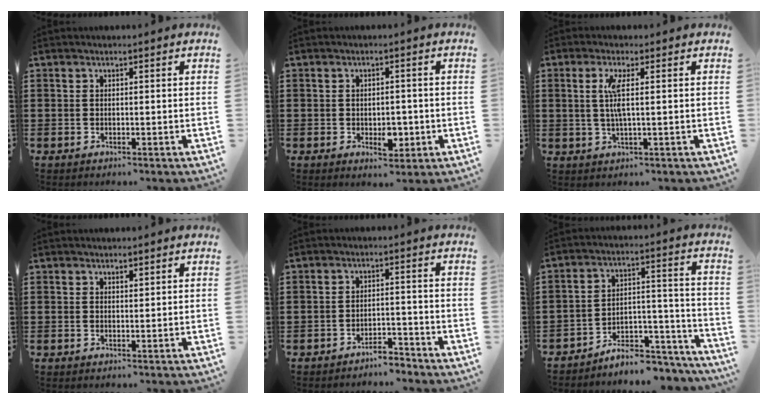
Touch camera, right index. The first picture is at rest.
{"total": 4.0, "force": [-1.1, 2.3, 3.1], "torque": [-0.045, 0.002, -0.020]}
{"total": 4.0, "force": [0.5, 0.2, 4.0], "torque": [-0.092, -0.009, 0.001]}
{"total": 0.8, "force": [0.7, 0.3, 0.1], "torque": [-0.003, 0.002, 0.013]}
{"total": 3.3, "force": [-3.3, 0.3, 0.1], "torque": [-0.008, 0.002, -0.068]}
{"total": 5.7, "force": [-5.3, 1.6, 1.4], "torque": [-0.020, 0.013, -0.103]}